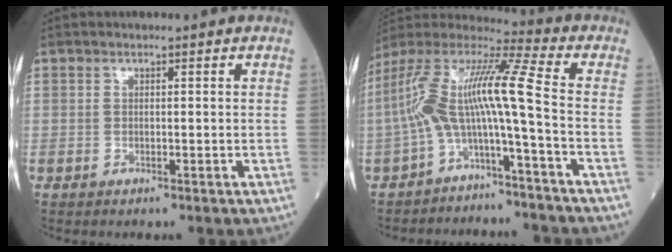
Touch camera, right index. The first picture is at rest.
{"total": 12.3, "force": [-2.9, 0.1, 12.0], "torque": [-0.228, 0.051, -0.061]}